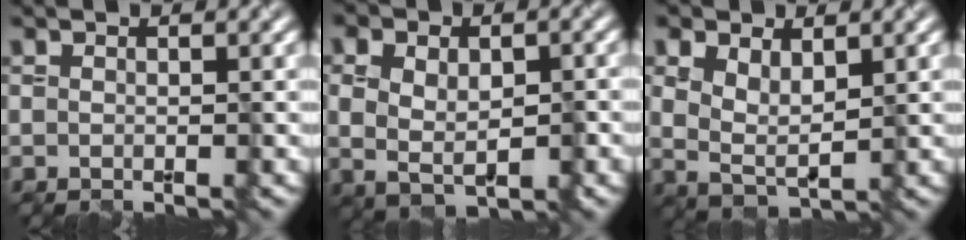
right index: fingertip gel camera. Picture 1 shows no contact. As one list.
[{"total": 4.6, "force": [-0.3, 2.7, 3.7], "torque": [-0.072, -0.010, 0.013]}, {"total": 2.6, "force": [1.1, 1.4, 1.8], "torque": [-0.049, -0.007, 0.033]}]